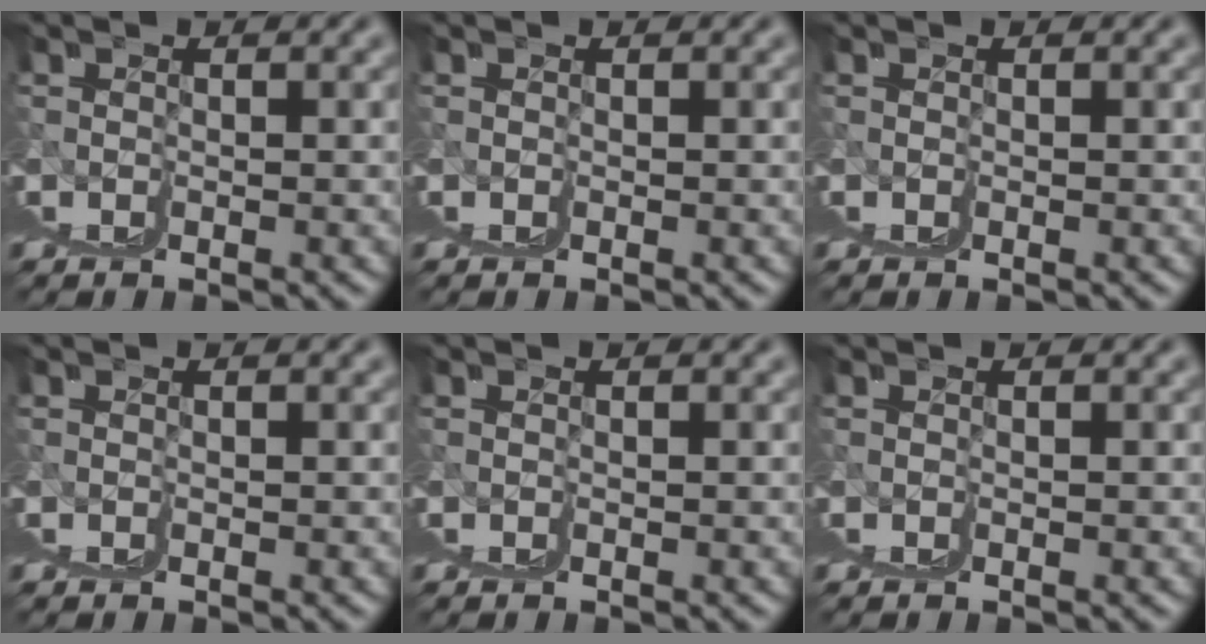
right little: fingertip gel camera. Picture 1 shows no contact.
{"total": 0.0}
{"total": 0.0}
{"total": 0.0}
{"total": 0.0}
{"total": 0.0}